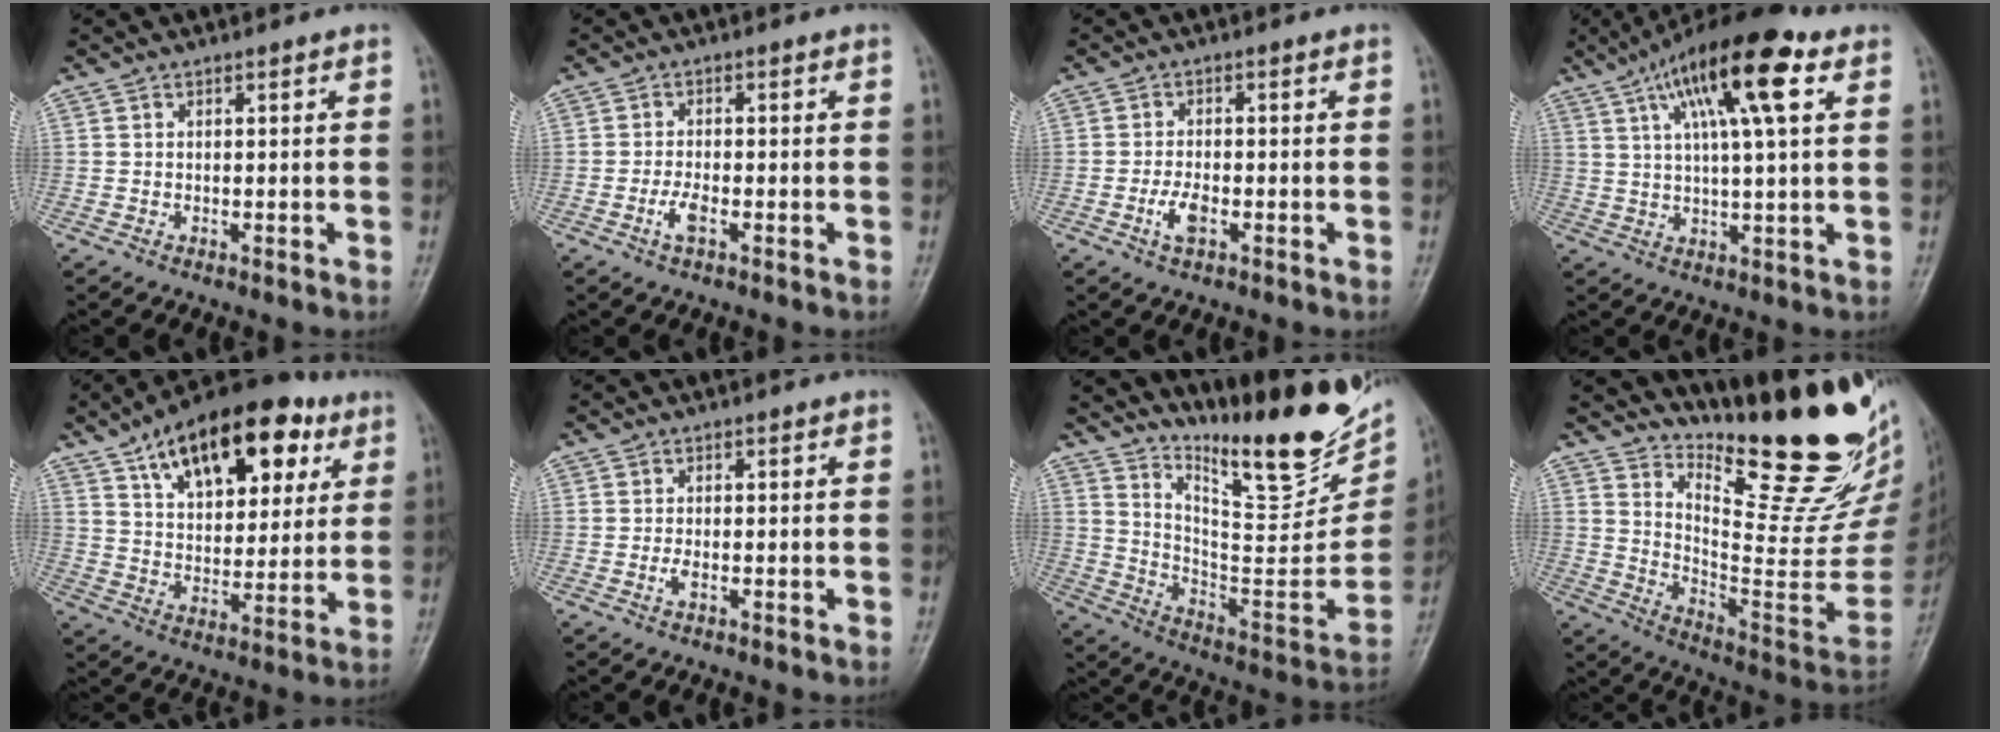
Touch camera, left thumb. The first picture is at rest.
{"total": 3.0, "force": [-1.3, 1.1, 2.4], "torque": [-0.053, 0.006, -0.028]}
{"total": 3.8, "force": [-1.5, 1.7, 3.0], "torque": [-0.062, 0.007, -0.029]}
{"total": 16.5, "force": [7.1, 4.2, 14.2], "torque": [-0.229, 0.003, 0.113]}
{"total": 22.1, "force": [11.0, 11.5, 15.4], "torque": [-0.201, -0.018, 0.176]}
{"total": 1.2, "force": [-0.3, 0.5, 1.0], "torque": [-0.022, -0.002, -0.007]}
{"total": 26.2, "force": [18.8, 7.1, 16.7], "torque": [-0.212, -0.116, 0.289]}
{"total": 26.1, "force": [20.2, 6.2, 15.3], "torque": [-0.186, -0.172, 0.292]}